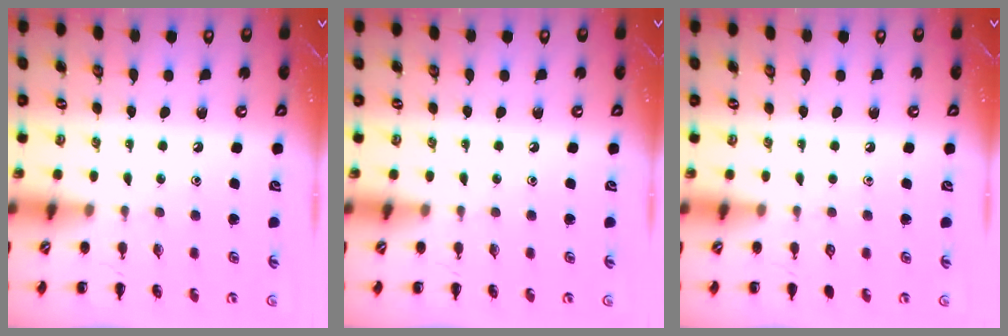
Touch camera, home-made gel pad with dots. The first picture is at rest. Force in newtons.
{"total": 0.0}
{"total": 0.0}